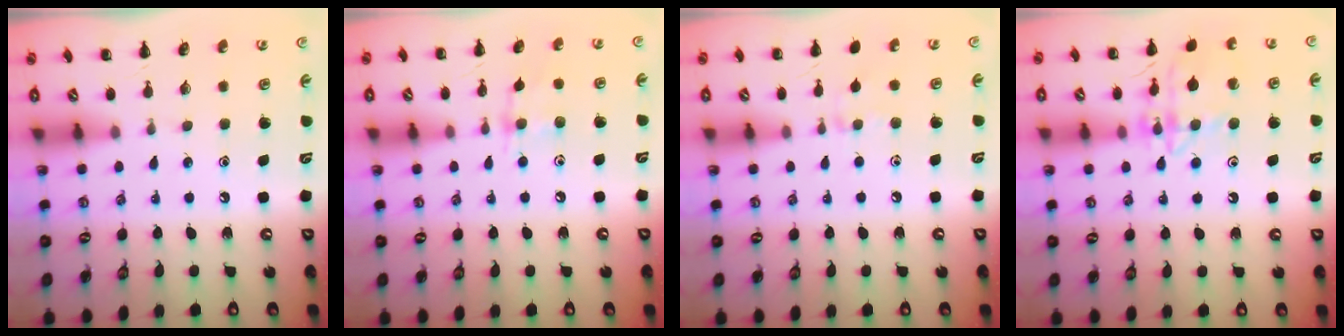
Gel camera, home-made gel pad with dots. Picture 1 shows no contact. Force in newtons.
{"total": 7.6, "press": 7.6, "slide": 0.6}
{"total": 5.5, "press": 5.1, "slide": 1.8}
{"total": 14.8, "press": 14.7, "slide": 0.8}